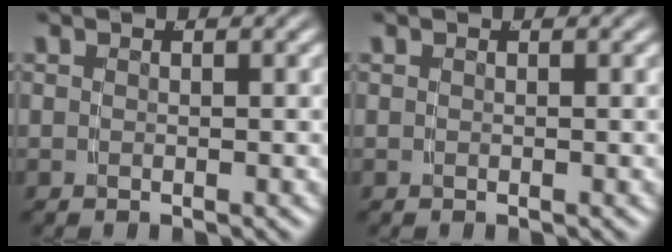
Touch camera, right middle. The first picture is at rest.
{"total": 0.0}